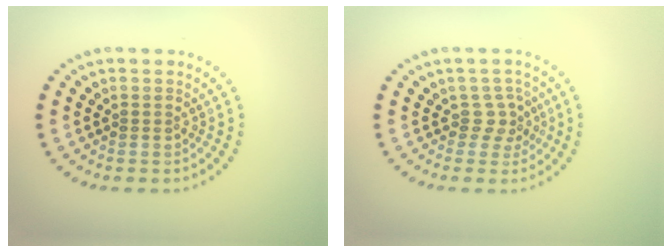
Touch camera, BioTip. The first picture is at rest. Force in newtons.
{"total": 1.8, "press": 1.3, "slide": 1.2}